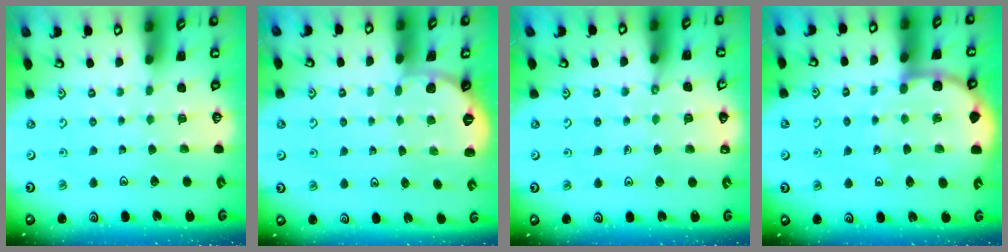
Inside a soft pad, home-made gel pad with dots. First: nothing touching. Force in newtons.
{"total": 0.0}
{"total": 5.1, "press": 4.8, "slide": 1.6}
{"total": 7.8, "press": 7.7, "slide": 1.0}